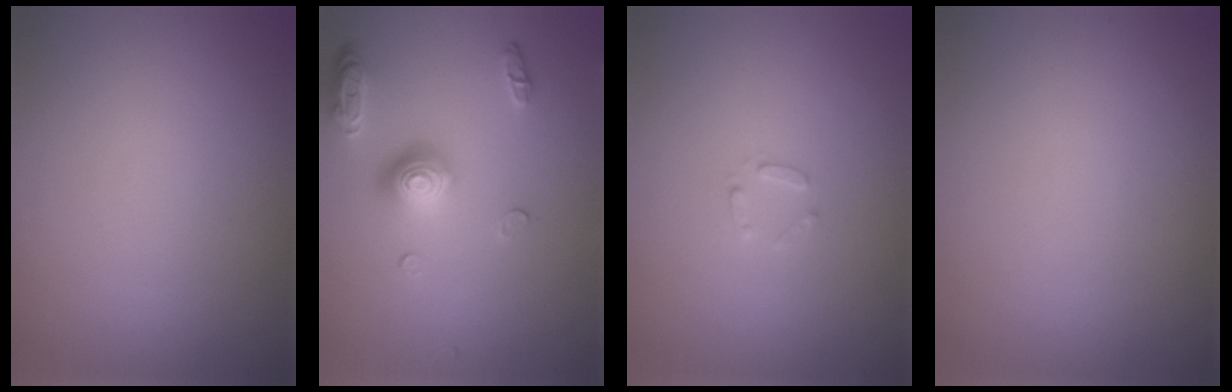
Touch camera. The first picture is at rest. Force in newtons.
{"total": 3.7, "press": 2.9, "slide": 2.4}
{"total": 1.0, "press": 1.0, "slide": 0.2}
{"total": 0.0}